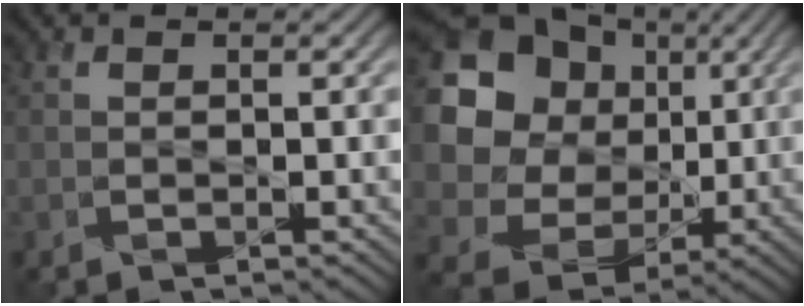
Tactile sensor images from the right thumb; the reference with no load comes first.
{"total": 18.9, "force": [5.3, 16.2, 8.1], "torque": [-0.258, 0.029, 0.111]}